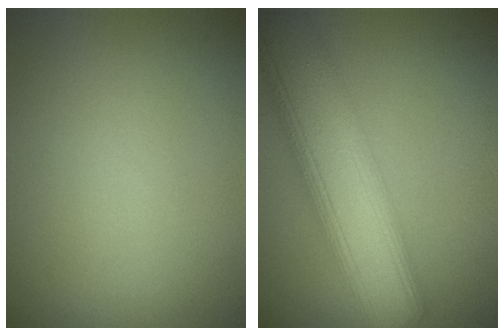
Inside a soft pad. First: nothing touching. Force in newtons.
{"total": 11.0, "press": 10.9, "slide": 1.1}